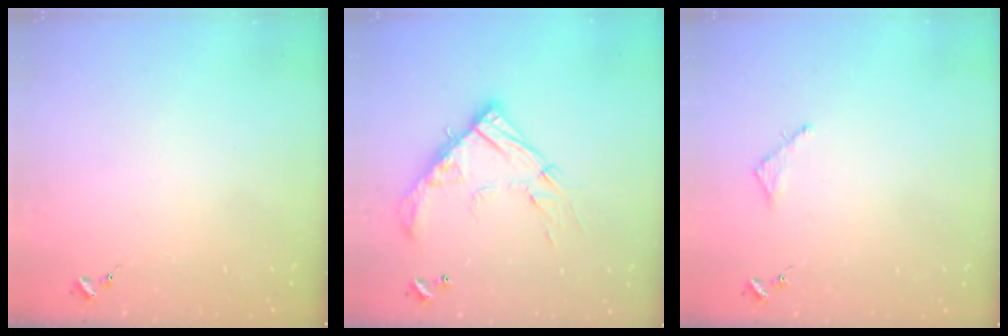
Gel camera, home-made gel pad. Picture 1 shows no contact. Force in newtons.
{"total": 18.0, "press": 17.9, "slide": 1.6}
{"total": 2.5, "press": 2.5, "slide": 0.2}